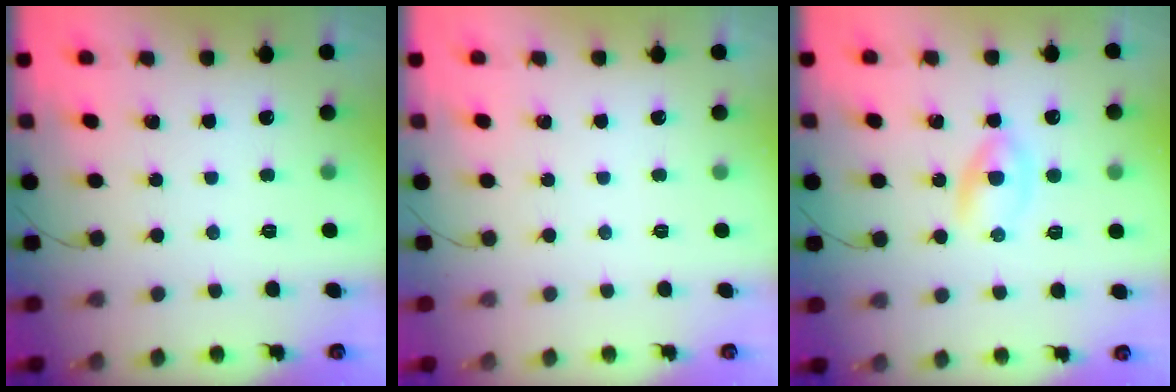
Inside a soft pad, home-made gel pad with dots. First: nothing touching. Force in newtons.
{"total": 0.0}
{"total": 2.9, "press": 2.6, "slide": 1.3}